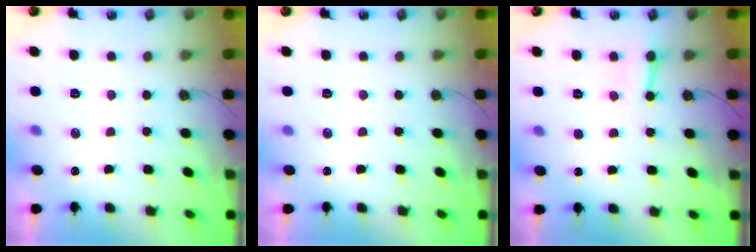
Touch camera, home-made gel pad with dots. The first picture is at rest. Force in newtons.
{"total": 0.0}
{"total": 4.1, "press": 4.1, "slide": 0.3}